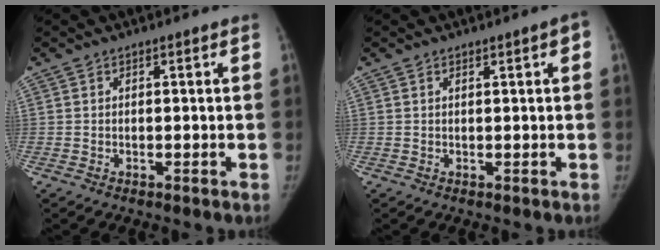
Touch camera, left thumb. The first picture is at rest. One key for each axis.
{"total": 1.4, "fx": 0.5, "fy": 0.3, "fz": 1.3, "tx": -0.015, "ty": 0.003, "tz": 0.006}